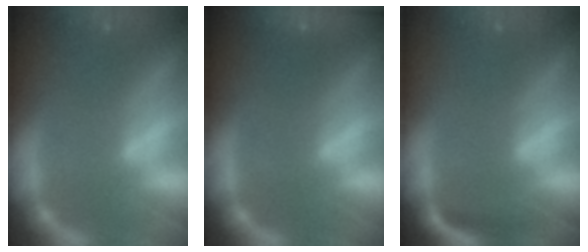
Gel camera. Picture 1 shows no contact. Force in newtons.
{"total": 6.0}
{"total": 2.5}